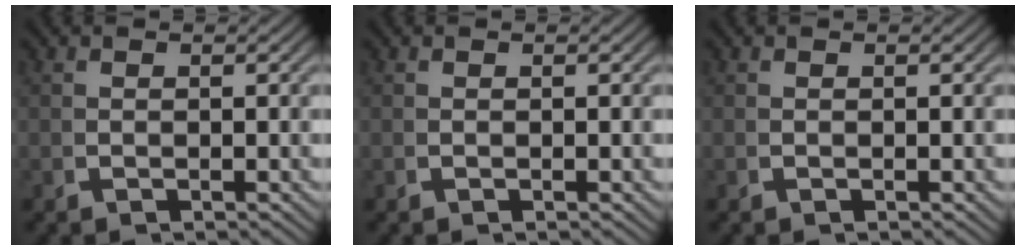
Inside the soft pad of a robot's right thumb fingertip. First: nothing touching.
{"total": 0.0}
{"total": 0.0}